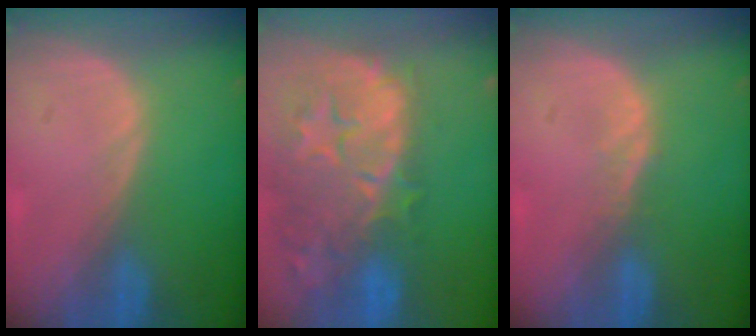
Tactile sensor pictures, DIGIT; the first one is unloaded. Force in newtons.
{"total": 14.8, "press": 11.8, "slide": 9.0}
{"total": 1.1, "press": 1.1, "slide": 0.1}